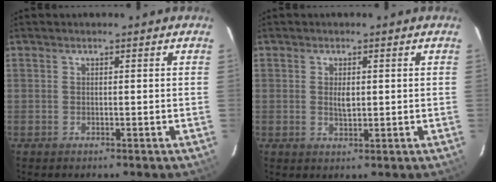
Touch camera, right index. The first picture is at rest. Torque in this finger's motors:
{"motor_torque": [0.25, 0.16, 0.10, 0.01]}